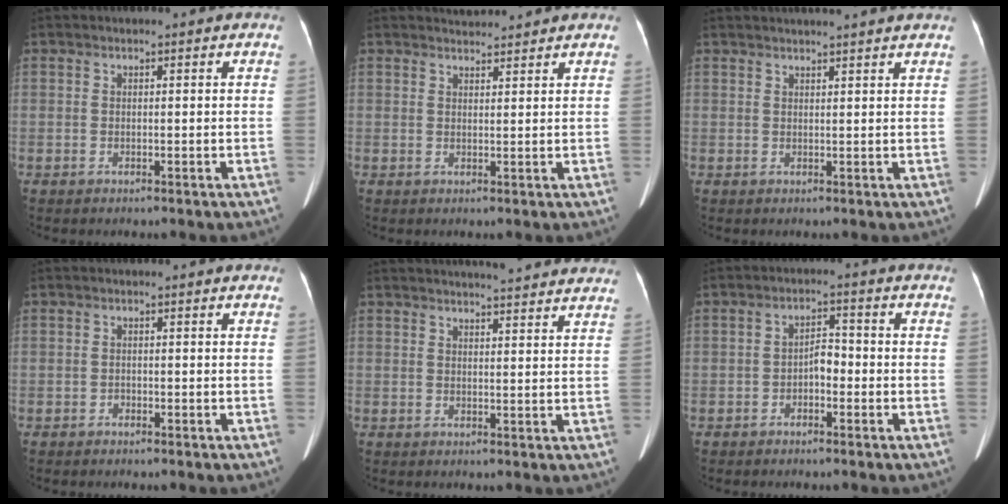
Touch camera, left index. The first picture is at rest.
{"total": 2.4, "force": [2.4, -0.1, -0.1], "torque": [-0.002, 0.013, 0.041]}
{"total": 7.1, "force": [6.5, -0.4, 2.9], "torque": [-0.034, 0.027, 0.071]}
{"total": 0.5, "force": [-0.5, 0.3, 0.1], "torque": [-0.002, 0.002, -0.011]}
{"total": 11.9, "force": [11.1, 0.9, 4.2], "torque": [-0.048, 0.010, 0.121]}
{"total": 3.0, "force": [-1.1, 1.4, 2.3], "torque": [-0.035, 0.016, -0.022]}